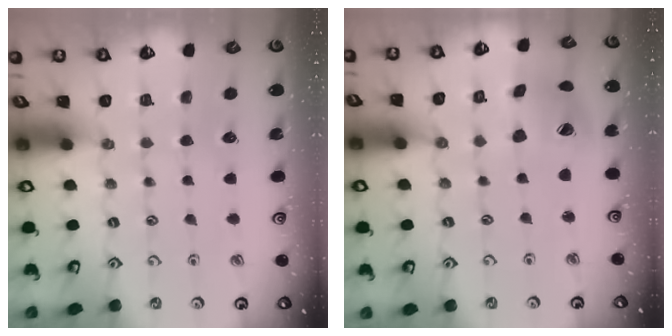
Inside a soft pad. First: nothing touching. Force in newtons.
{"total": 10.5, "press": 10.4, "slide": 1.3}